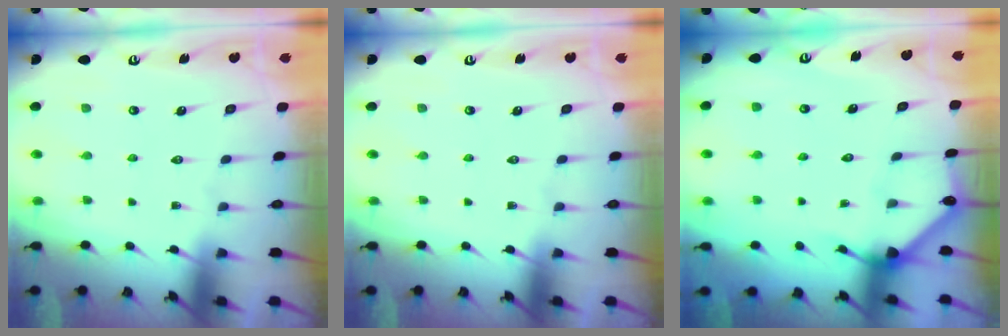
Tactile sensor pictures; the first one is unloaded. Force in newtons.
{"total": 0.0}
{"total": 2.7, "press": 2.7, "slide": 0.1}